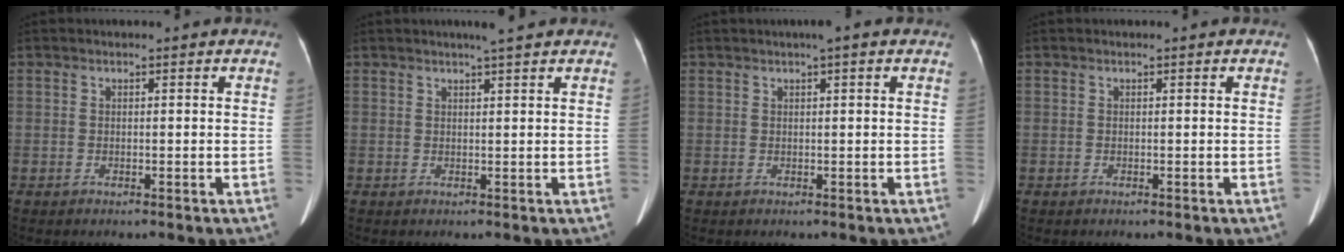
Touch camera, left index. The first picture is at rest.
{"total": 2.8, "force": [2.3, -0.3, 1.6], "torque": [-0.024, 0.007, 0.033]}
{"total": 1.7, "force": [0.9, 0.0, 1.4], "torque": [-0.024, 0.010, 0.013]}
{"total": 0.0}